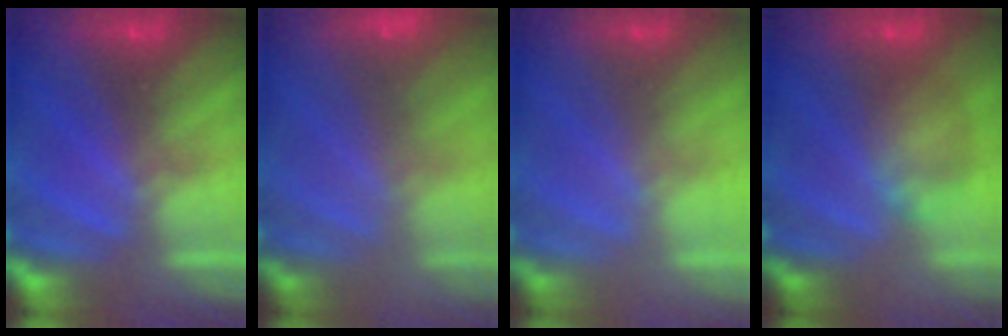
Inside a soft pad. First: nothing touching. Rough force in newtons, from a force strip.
{"total": 2.9}
{"total": 2.0}
{"total": 6.9}